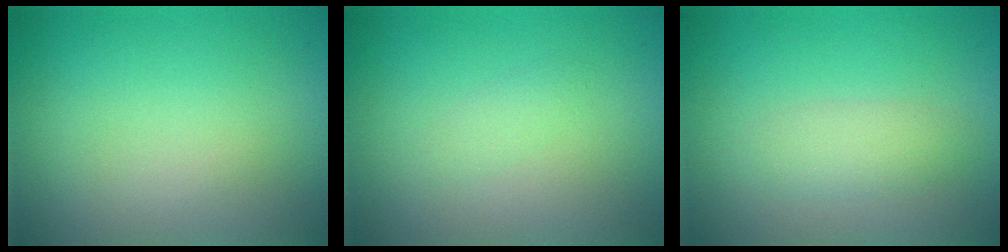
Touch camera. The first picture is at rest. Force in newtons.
{"total": 0.8, "press": 0.8, "slide": 0.1}
{"total": 1.9, "press": 1.9, "slide": 0.1}